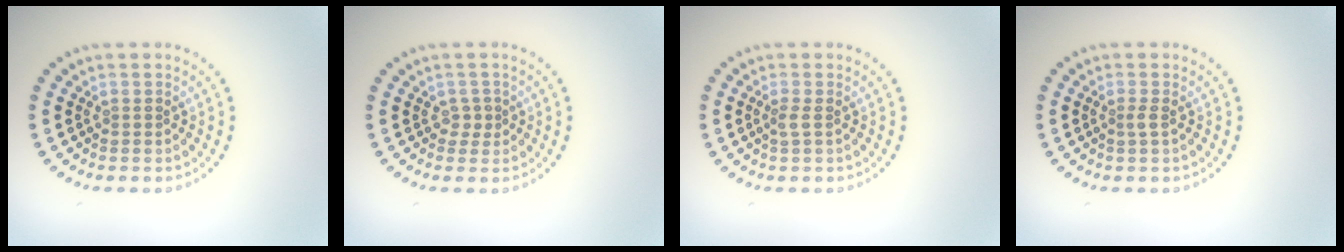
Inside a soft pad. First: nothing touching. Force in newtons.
{"total": 1.1, "press": 0.9, "slide": 0.6}
{"total": 1.0, "press": 0.7, "slide": 0.7}
{"total": 0.8, "press": 0.5, "slide": 0.6}